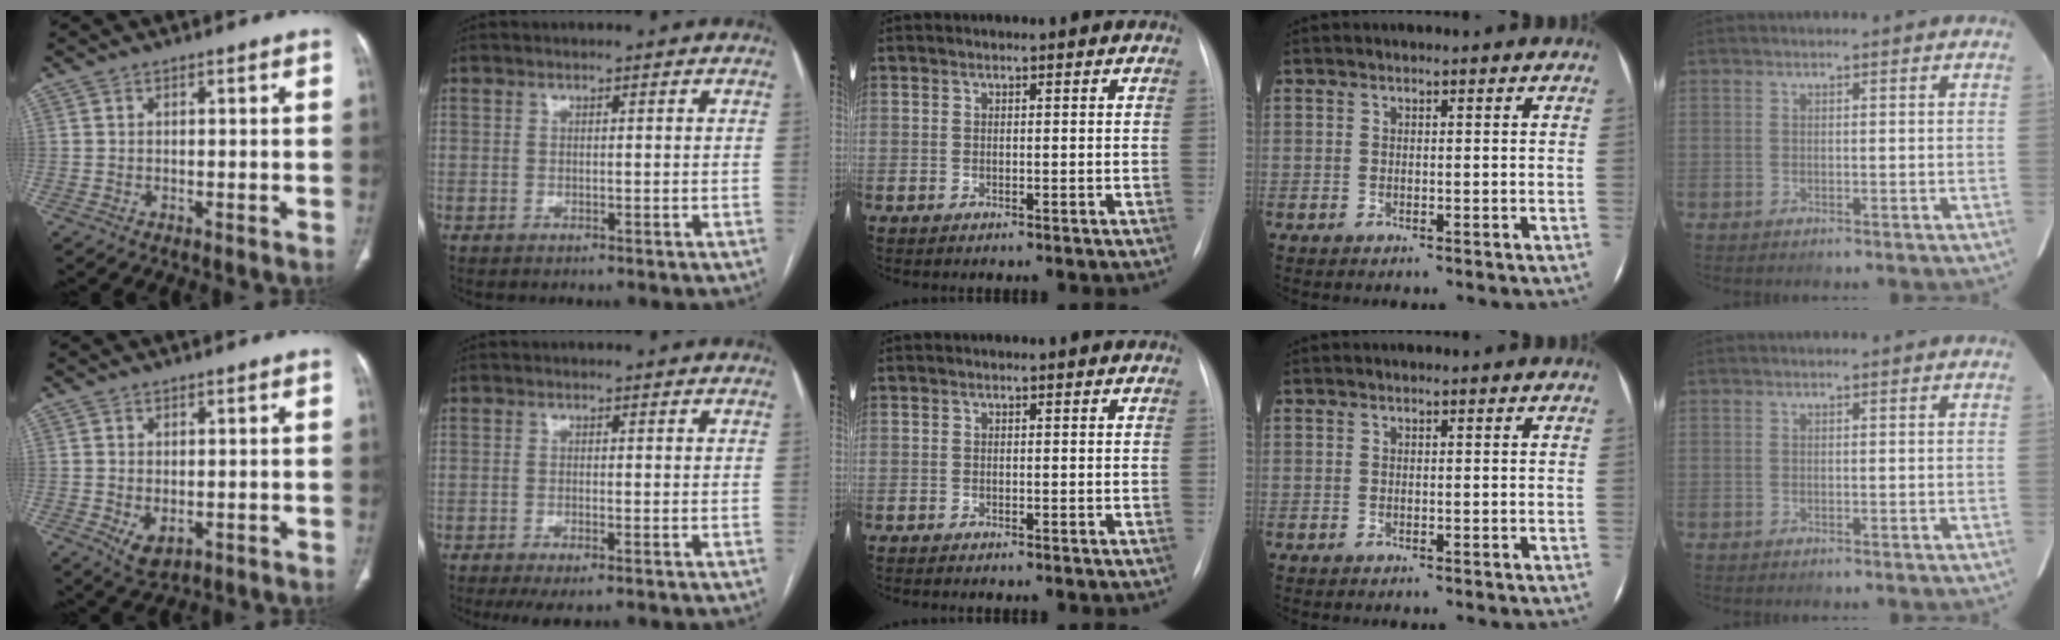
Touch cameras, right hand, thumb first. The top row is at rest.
{"thumb": {"total": 4.1, "force": [-0.9, 2.6, 3.1], "torque": [-0.052, -0.009, -0.001]}, "index": {"total": 3.5, "force": [-2.2, 0.8, 2.7], "torque": [-0.045, -0.007, -0.032]}, "middle": {"total": 0.6, "force": [-0.5, 0.0, 0.2], "torque": [-0.003, -0.001, -0.009]}}